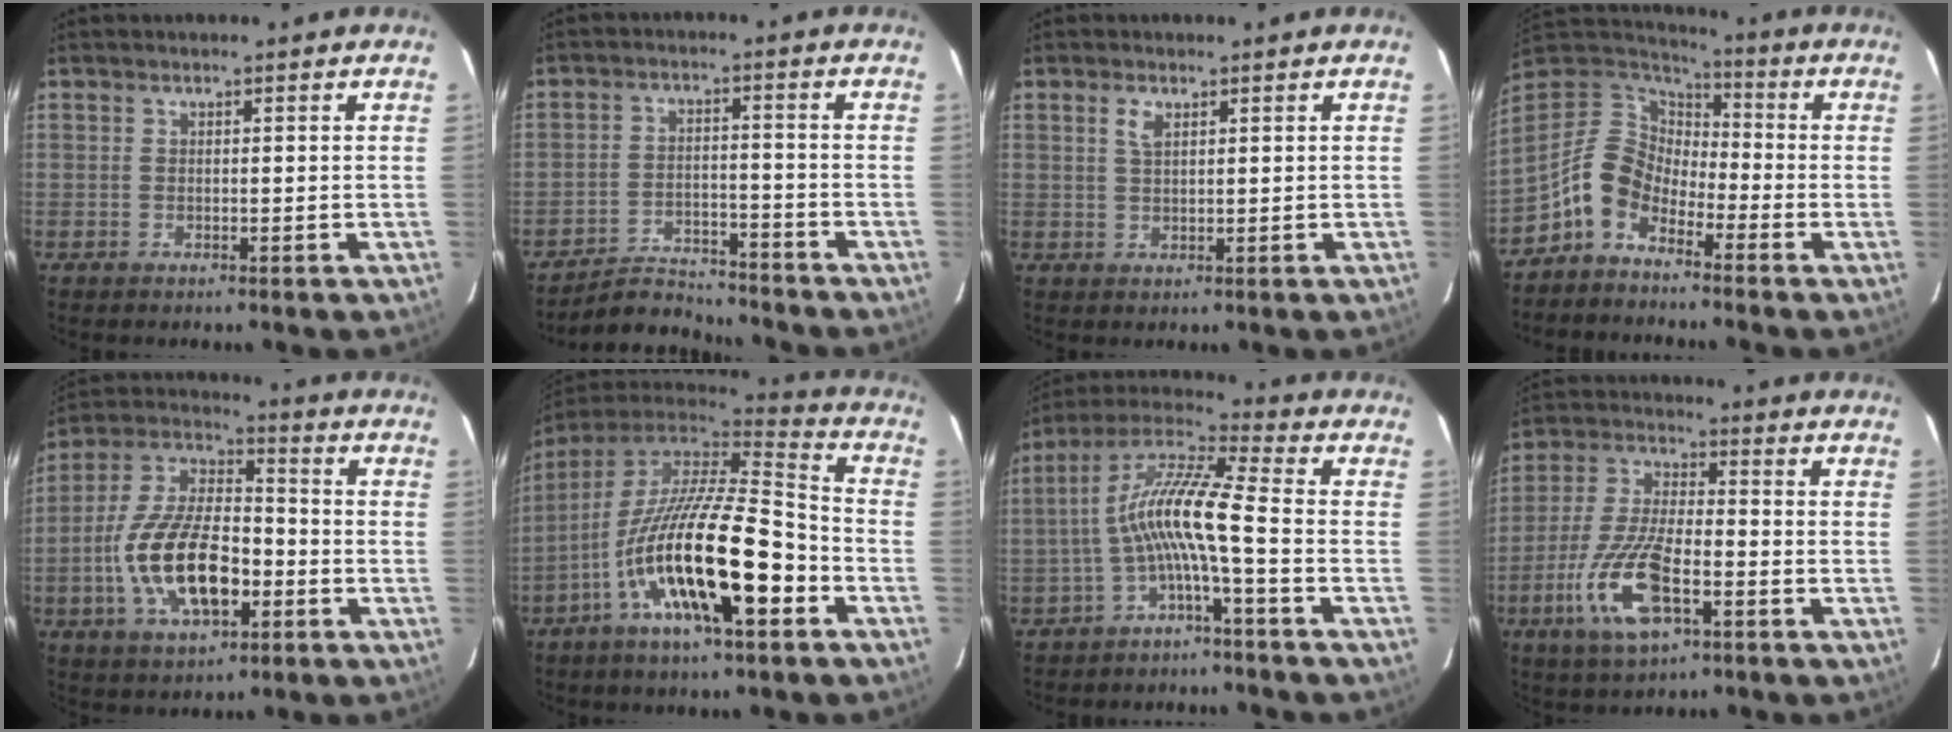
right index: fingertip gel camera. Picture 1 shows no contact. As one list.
[{"total": 8.0, "force": [-7.8, 1.7, 0.5], "torque": [-0.034, 0.010, -0.127]}, {"total": 2.2, "force": [1.1, 1.0, 1.6], "torque": [-0.031, 0.003, 0.020]}, {"total": 10.4, "force": [-6.4, 6.4, 5.1], "torque": [-0.105, 0.024, -0.139]}, {"total": 17.8, "force": [-5.2, 8.3, 14.9], "torque": [-0.305, 0.003, -0.090]}, {"total": 22.3, "force": [-8.9, 5.5, 19.7], "torque": [-0.342, -0.036, -0.161]}, {"total": 10.9, "force": [-3.1, 0.5, 10.5], "torque": [-0.219, 0.020, -0.063]}, {"total": 14.1, "force": [-6.0, 5.1, 11.7], "torque": [-0.255, -0.011, -0.115]}]